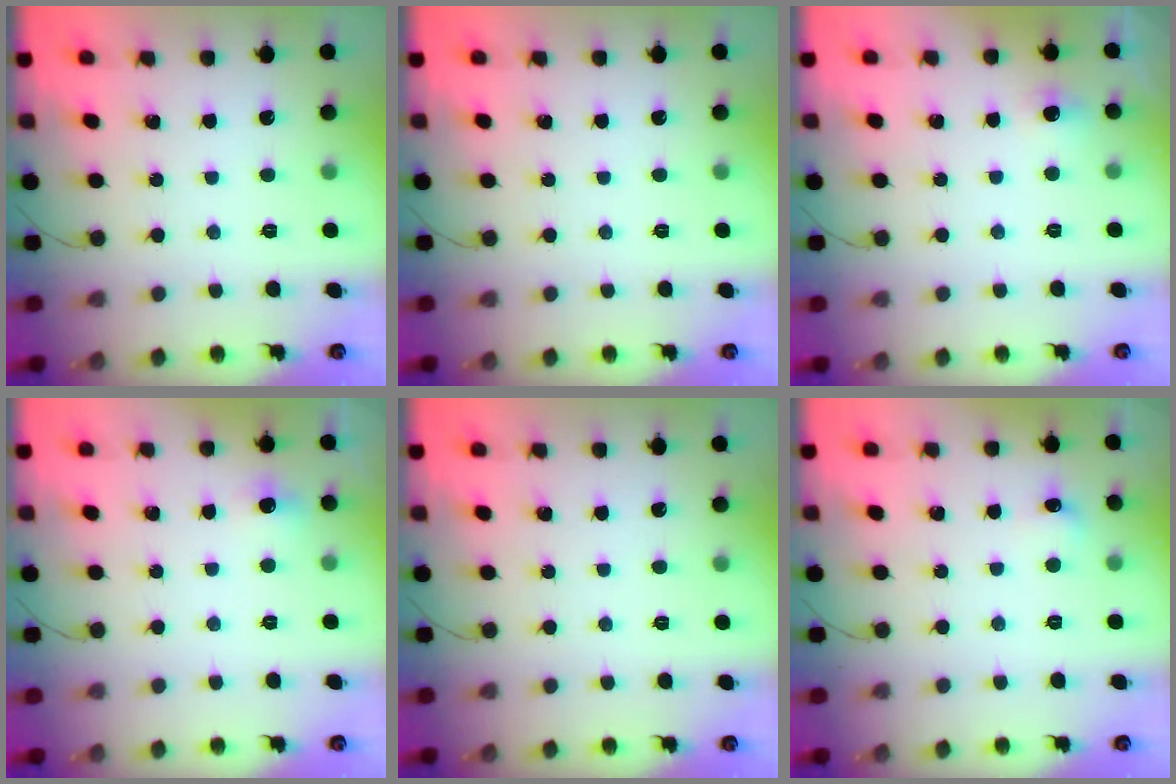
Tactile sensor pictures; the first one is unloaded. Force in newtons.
{"total": 0.0}
{"total": 4.3, "press": 3.9, "slide": 1.7}
{"total": 4.5, "press": 4.1, "slide": 1.8}
{"total": 0.0}
{"total": 4.4, "press": 4.2, "slide": 1.2}